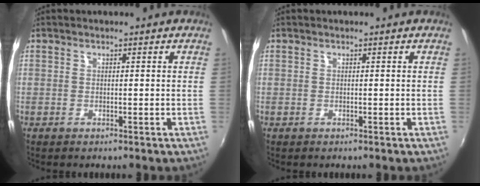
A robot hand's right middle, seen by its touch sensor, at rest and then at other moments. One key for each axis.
{"total": 0.0}